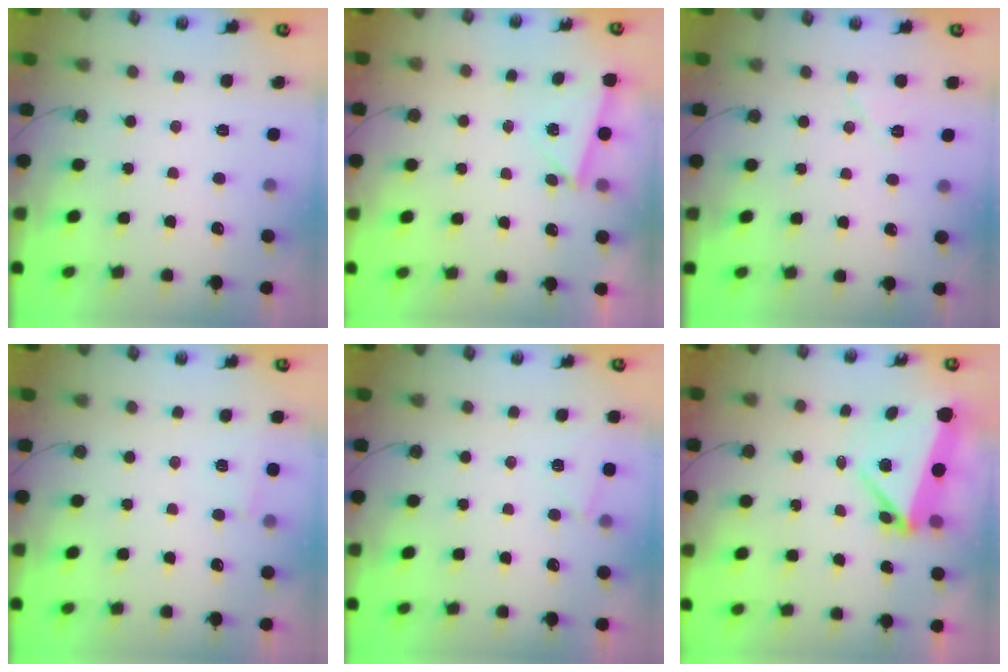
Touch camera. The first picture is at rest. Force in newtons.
{"total": 2.9, "press": 2.8, "slide": 0.6}
{"total": 6.0, "press": 5.9, "slide": 1.1}
{"total": 3.0, "press": 2.8, "slide": 0.9}
{"total": 3.9, "press": 3.4, "slide": 2.0}
{"total": 6.4, "press": 6.4, "slide": 0.1}